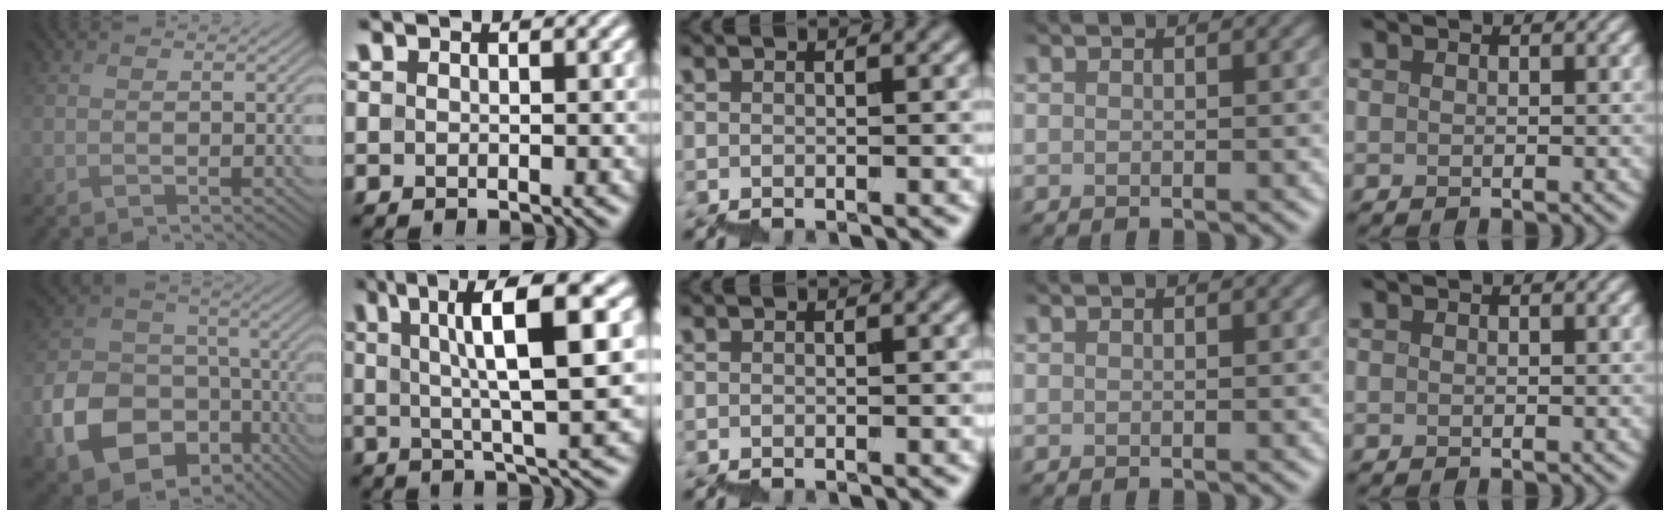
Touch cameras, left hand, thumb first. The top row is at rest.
{"thumb": {"total": 13.6, "force": [-5.6, 10.2, 7.0], "torque": [-0.166, -0.039, -0.100]}, "index": {"total": 11.6, "force": [3.3, 2.6, 10.8], "torque": [-0.147, 0.018, 0.046]}}